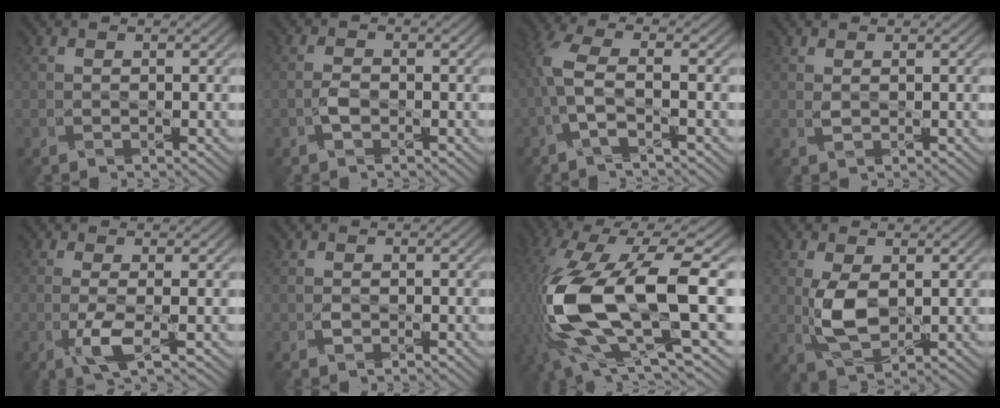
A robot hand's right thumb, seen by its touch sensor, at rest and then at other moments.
{"total": 1.7, "force": [-1.0, 0.8, 1.1], "torque": [-0.022, 0.003, -0.025]}
{"total": 5.0, "force": [-1.3, 1.2, 4.6], "torque": [-0.113, 0.011, -0.042]}
{"total": 0.5, "force": [0.4, 0.1, 0.3], "torque": [-0.011, 0.001, 0.009]}
{"total": 3.5, "force": [-1.0, 0.4, 3.3], "torque": [-0.064, 0.001, -0.028]}
{"total": 0.7, "force": [-0.4, 0.4, 0.3], "torque": [-0.010, -0.001, -0.010]}
{"total": 18.4, "force": [-2.2, 7.1, 16.8], "torque": [-0.377, -0.023, -0.029]}
{"total": 5.0, "force": [0.2, 2.5, 4.3], "torque": [-0.100, -0.006, 0.008]}